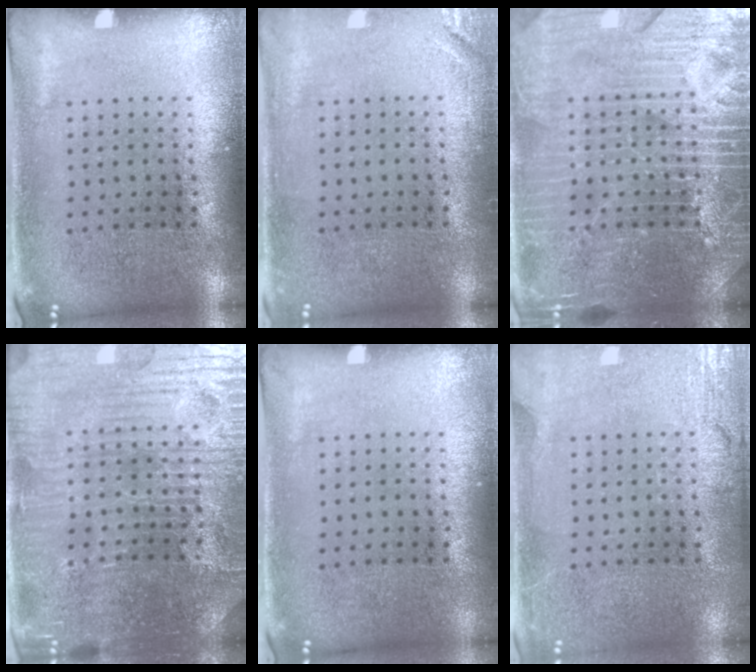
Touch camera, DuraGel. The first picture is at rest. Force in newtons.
{"total": 1.3, "press": 1.3, "slide": 0.3}
{"total": 7.1, "press": 7.0, "slide": 0.9}
{"total": 5.1, "press": 4.9, "slide": 1.3}
{"total": 0.0}
{"total": 3.0, "press": 3.0, "slide": 0.4}